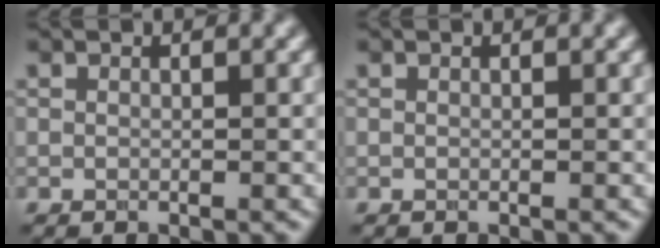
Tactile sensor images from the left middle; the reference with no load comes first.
{"total": 0.0}